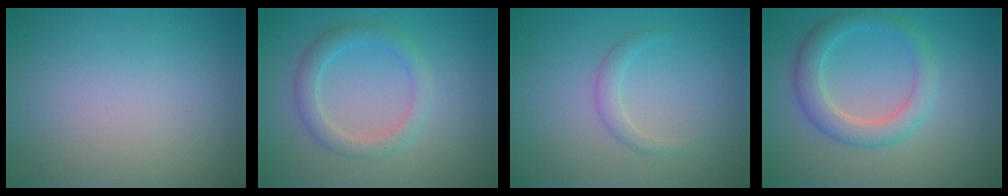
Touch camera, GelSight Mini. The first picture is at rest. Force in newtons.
{"total": 2.6, "press": 2.6, "slide": 0.1}
{"total": 1.2, "press": 1.2, "slide": 0.0}
{"total": 3.5, "press": 3.5, "slide": 0.2}